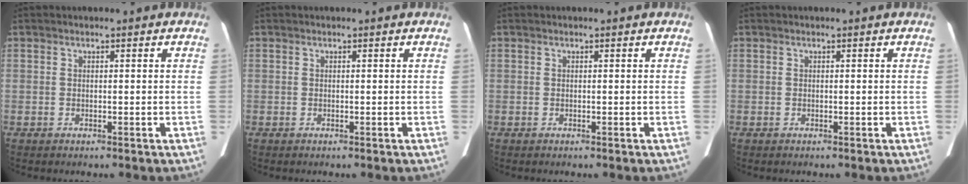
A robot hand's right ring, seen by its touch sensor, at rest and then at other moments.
{"total": 0.0}
{"total": 0.0}
{"total": 0.0}